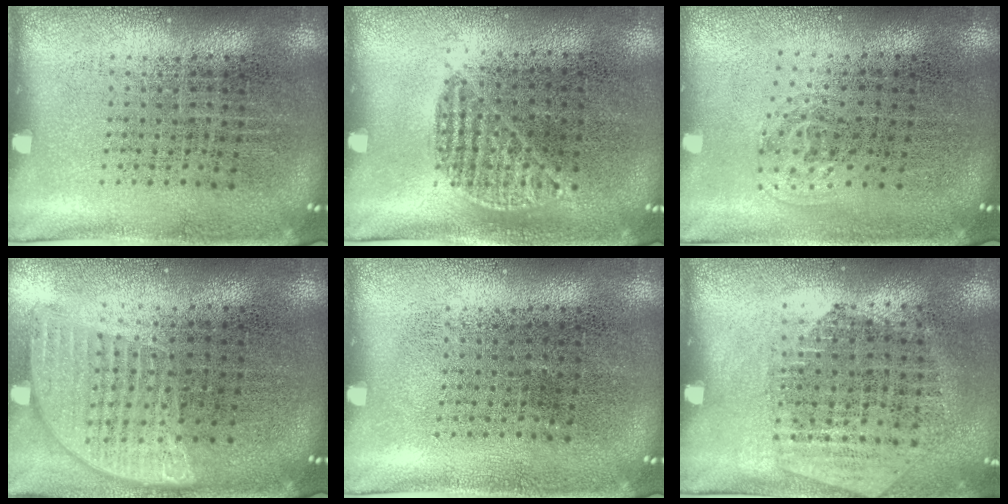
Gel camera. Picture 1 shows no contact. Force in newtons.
{"total": 1.0, "press": 0.7, "slide": 0.7}
{"total": 1.0, "press": 0.6, "slide": 0.7}
{"total": 1.0, "press": 1.0, "slide": 0.1}
{"total": 0.0}
{"total": 1.3, "press": 1.1, "slide": 0.5}